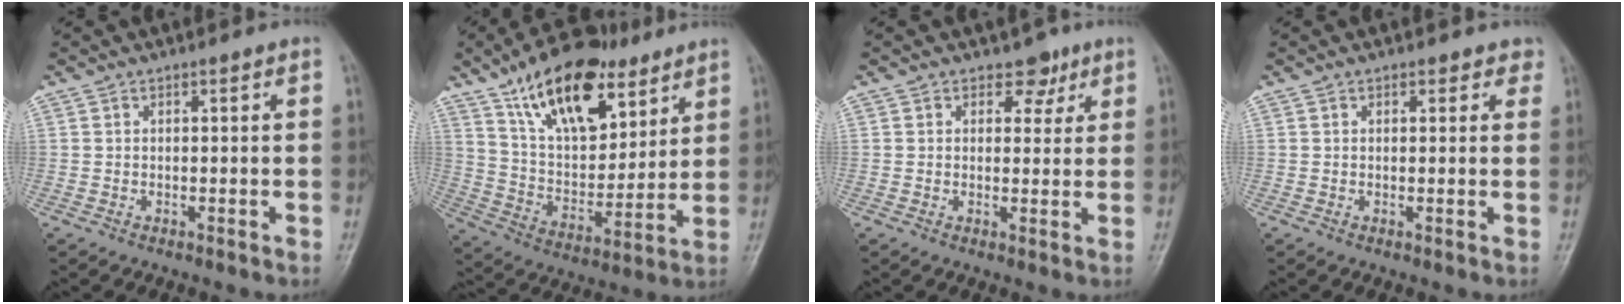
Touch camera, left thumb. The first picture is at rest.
{"total": 21.3, "force": [12.5, 10.6, 13.7], "torque": [-0.187, -0.046, 0.220]}
{"total": 3.5, "force": [2.1, 2.6, 1.1], "torque": [0.011, -0.009, 0.026]}
{"total": 2.0, "force": [1.3, 1.4, 0.5], "torque": [0.021, -0.003, 0.009]}